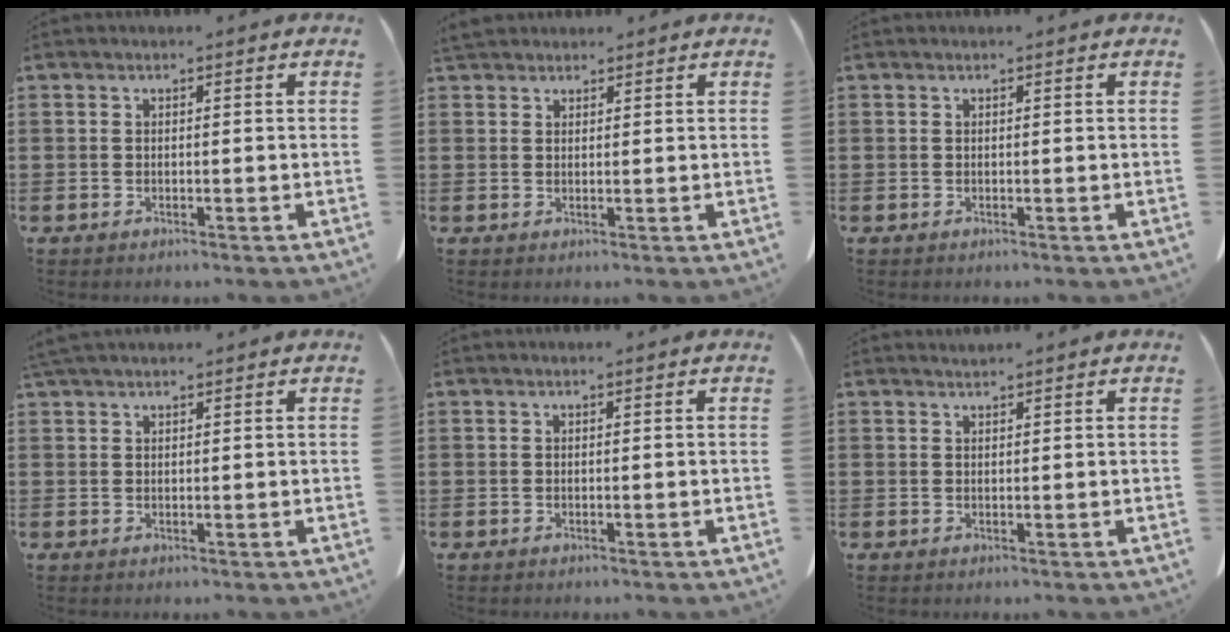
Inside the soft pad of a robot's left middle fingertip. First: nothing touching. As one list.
[{"total": 2.5, "force": [2.2, 1.0, 0.6], "torque": [-0.020, 0.003, 0.043]}, {"total": 0.0}, {"total": 1.7, "force": [1.5, 0.4, 0.8], "torque": [-0.020, 0.003, 0.029]}, {"total": 0.0}, {"total": 0.7, "force": [0.7, 0.0, 0.1], "torque": [-0.002, -0.002, 0.014]}]